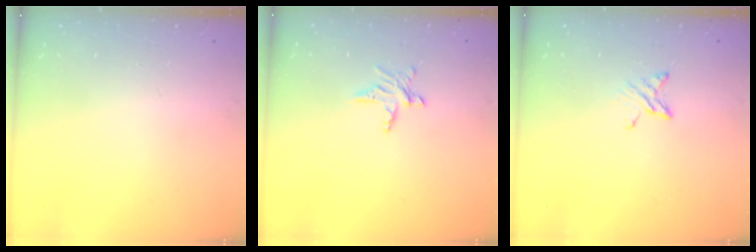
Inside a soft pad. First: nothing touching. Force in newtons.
{"total": 5.4, "press": 5.4, "slide": 0.4}
{"total": 5.4, "press": 5.3, "slide": 0.6}